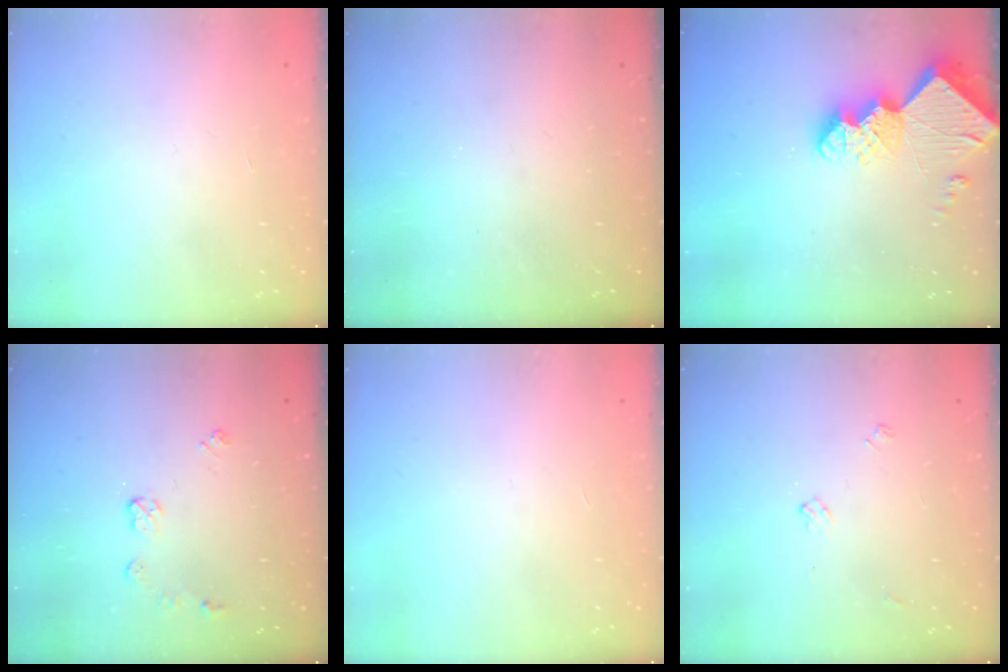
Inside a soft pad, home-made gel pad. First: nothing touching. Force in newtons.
{"total": 0.0}
{"total": 11.7, "press": 11.6, "slide": 1.1}
{"total": 5.7, "press": 5.7, "slide": 0.4}
{"total": 0.0}
{"total": 4.3, "press": 4.2, "slide": 0.7}